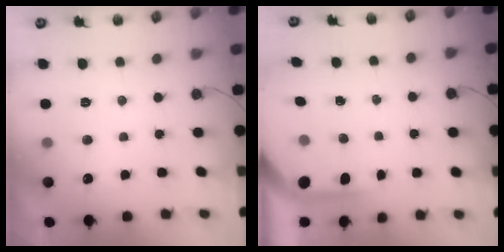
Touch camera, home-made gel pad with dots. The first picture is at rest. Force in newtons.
{"total": 3.9, "press": 3.9, "slide": 0.3}